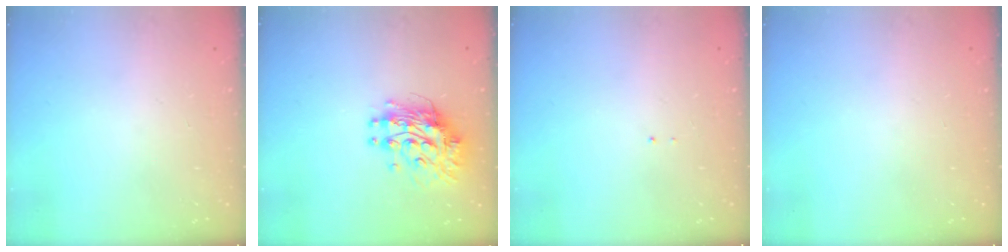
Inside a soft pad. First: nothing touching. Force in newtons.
{"total": 11.5, "press": 11.5, "slide": 1.0}
{"total": 0.7, "press": 0.7, "slide": 0.1}
{"total": 0.0}